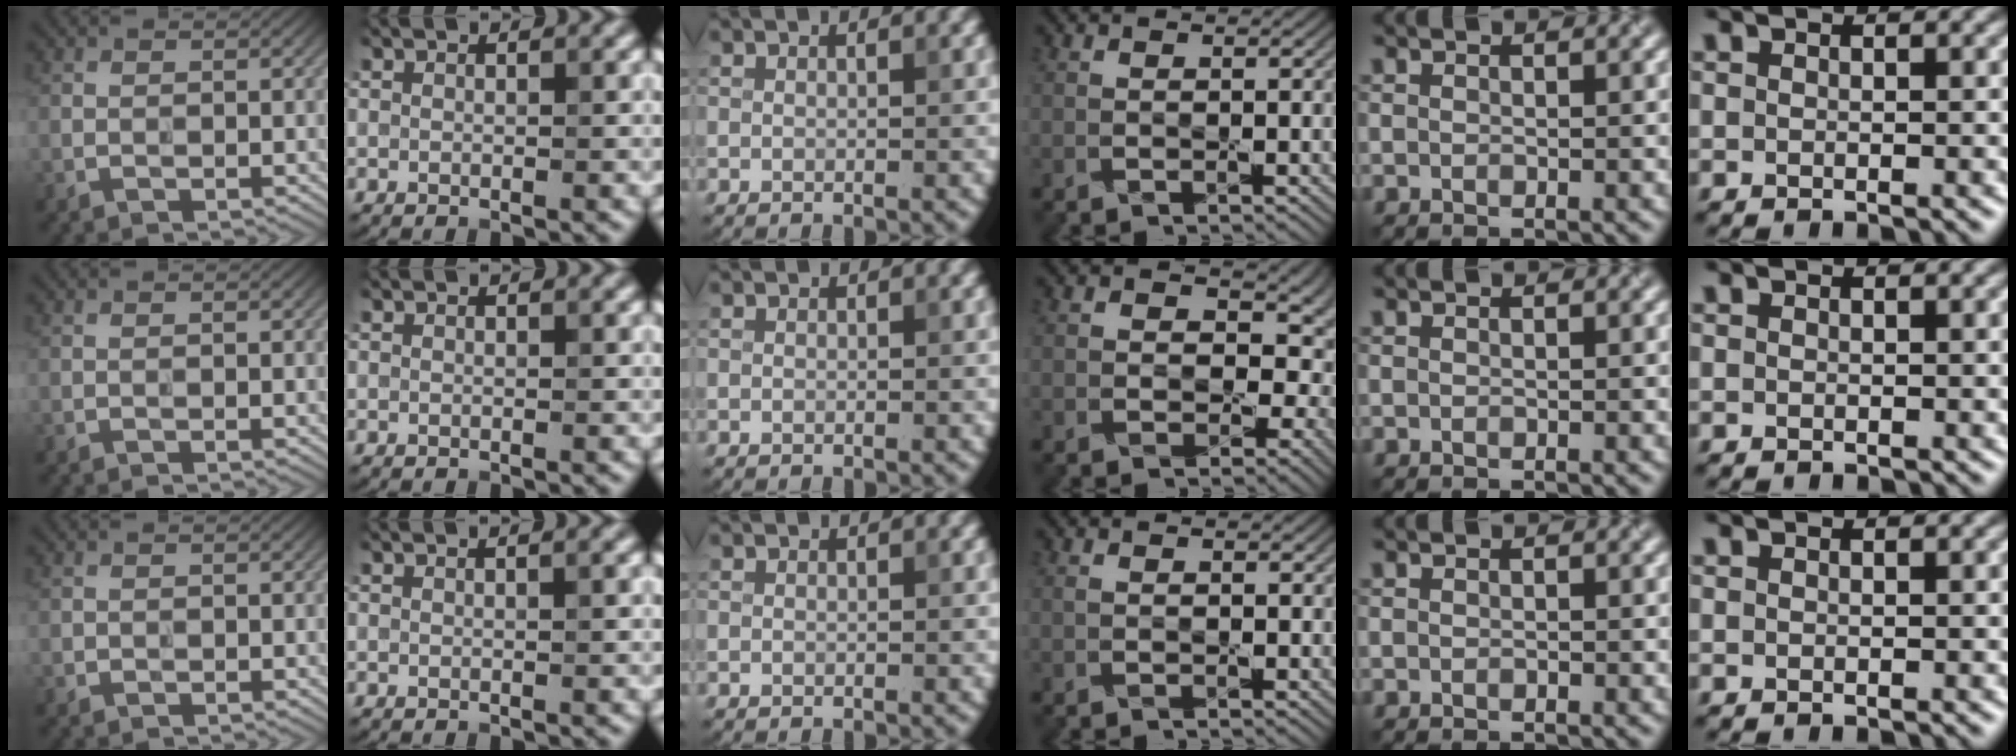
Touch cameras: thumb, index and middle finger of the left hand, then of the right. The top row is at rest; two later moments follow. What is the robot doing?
{"motion": "peel", "object": "lint roller sheet"}